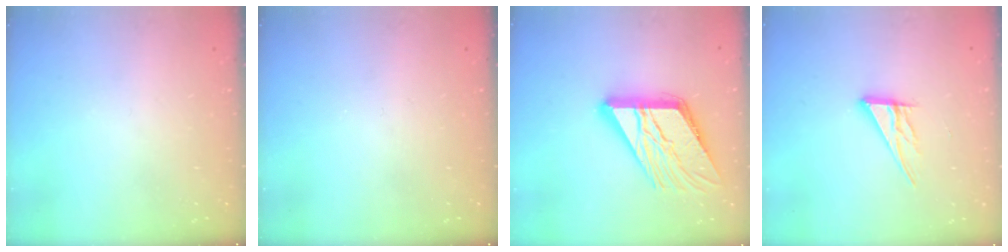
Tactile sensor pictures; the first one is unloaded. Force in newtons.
{"total": 0.0}
{"total": 19.0, "press": 18.9, "slide": 2.0}
{"total": 10.2, "press": 10.1, "slide": 0.9}